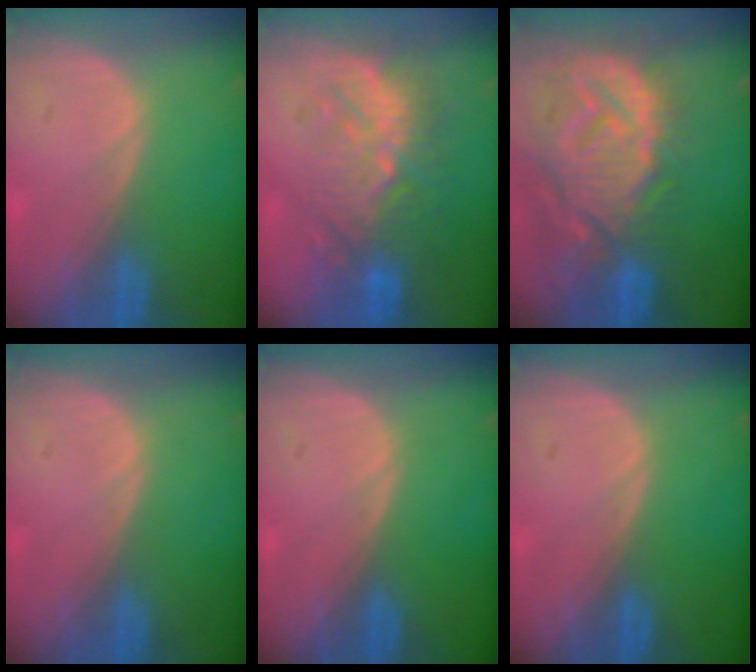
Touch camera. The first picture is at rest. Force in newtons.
{"total": 9.2, "press": 9.0, "slide": 1.8}
{"total": 14.4, "press": 12.4, "slide": 7.3}
{"total": 0.0}
{"total": 0.0}
{"total": 0.0}